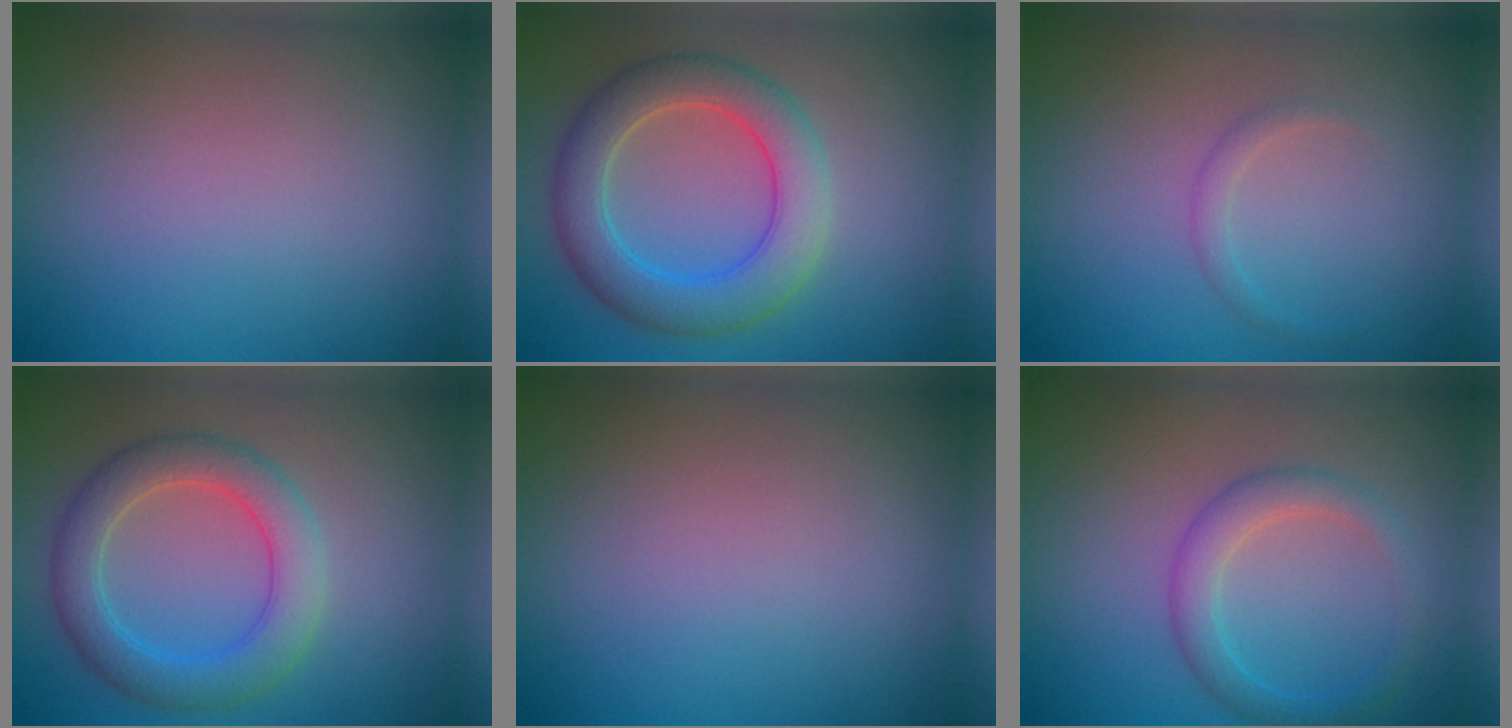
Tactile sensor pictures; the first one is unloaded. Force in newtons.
{"total": 6.0, "press": 6.0, "slide": 0.5}
{"total": 0.9, "press": 0.9, "slide": 0.1}
{"total": 4.8, "press": 4.8, "slide": 0.2}
{"total": 0.0}
{"total": 2.7, "press": 2.7, "slide": 0.1}